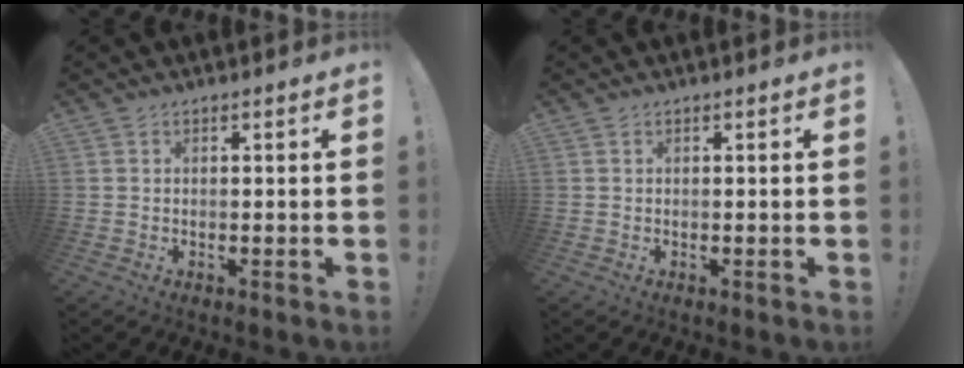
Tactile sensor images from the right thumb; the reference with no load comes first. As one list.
[{"total": 0.0}]